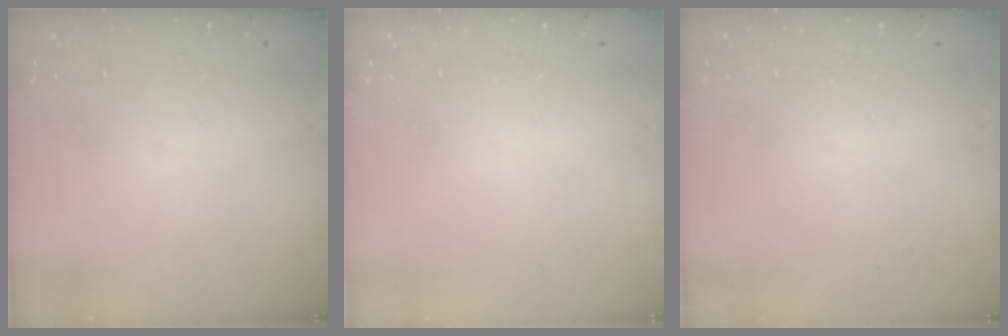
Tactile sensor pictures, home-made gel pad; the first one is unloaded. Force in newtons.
{"total": 0.0}
{"total": 0.0}